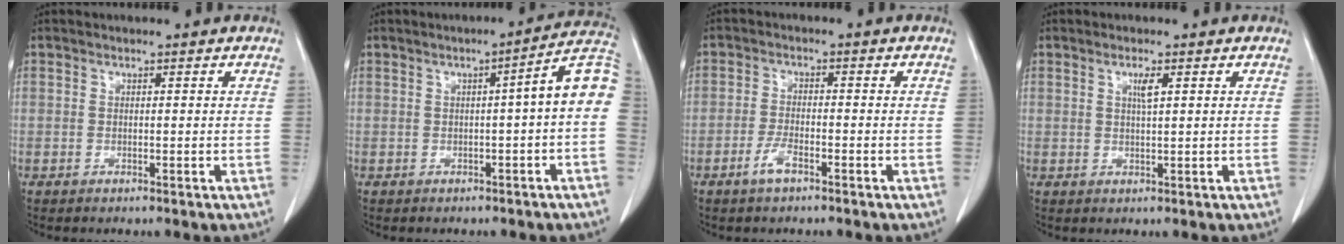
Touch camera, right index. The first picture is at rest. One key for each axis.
{"total": 7.2, "fx": -0.2, "fy": 0.3, "fz": 7.2, "tx": -0.085, "ty": 0.023, "tz": -0.011}
{"total": 3.1, "fx": -2.0, "fy": 0.7, "fz": 2.3, "tx": -0.049, "ty": 0.000, "tz": -0.039}
{"total": 1.8, "fx": 0.8, "fy": 0.1, "fz": 1.7, "tx": -0.034, "ty": -0.001, "tz": 0.013}